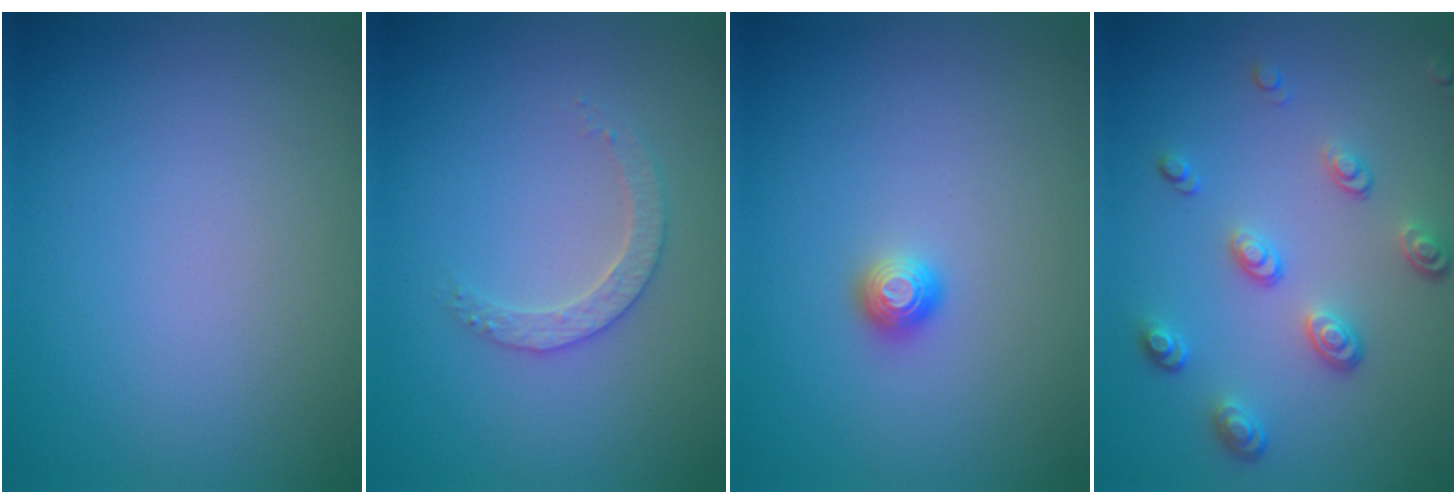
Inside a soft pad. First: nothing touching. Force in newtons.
{"total": 2.2, "press": 2.2, "slide": 0.6}
{"total": 1.0, "press": 1.0, "slide": 0.1}
{"total": 3.4, "press": 2.6, "slide": 2.3}